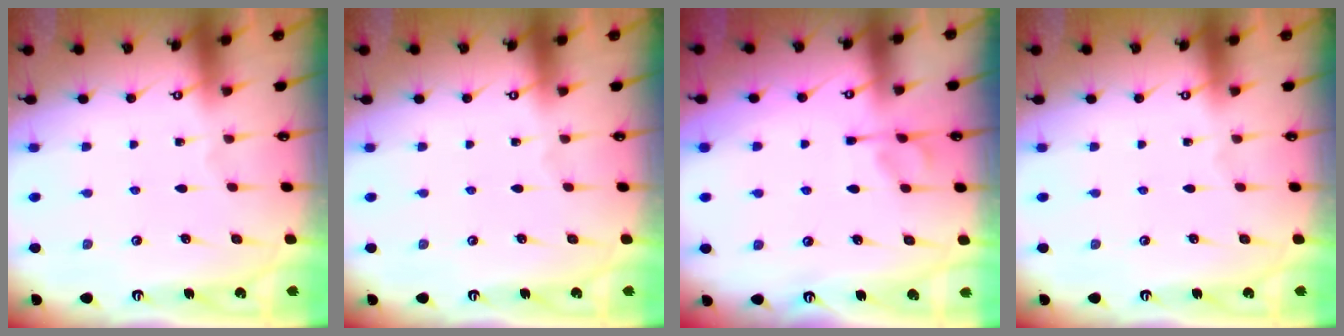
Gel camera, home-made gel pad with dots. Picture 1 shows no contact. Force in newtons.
{"total": 0.0}
{"total": 4.9, "press": 4.9, "slide": 0.5}
{"total": 0.0}